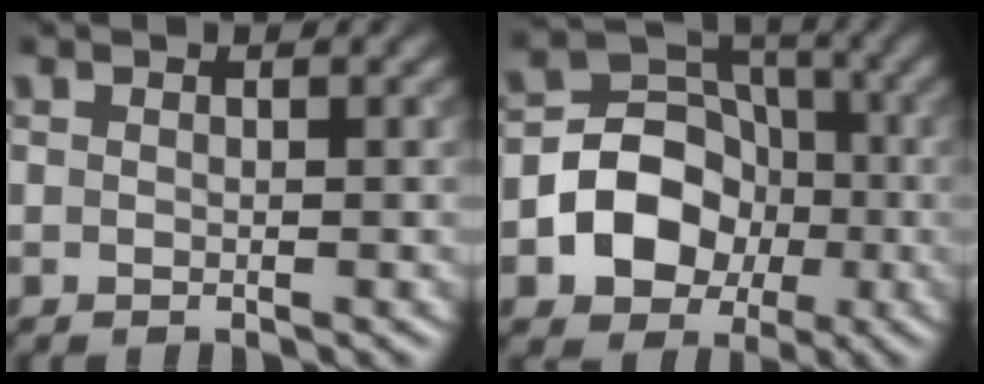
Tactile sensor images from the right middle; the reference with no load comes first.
{"total": 7.7, "force": [-2.0, 6.2, 4.1], "torque": [-0.050, 0.004, -0.053]}